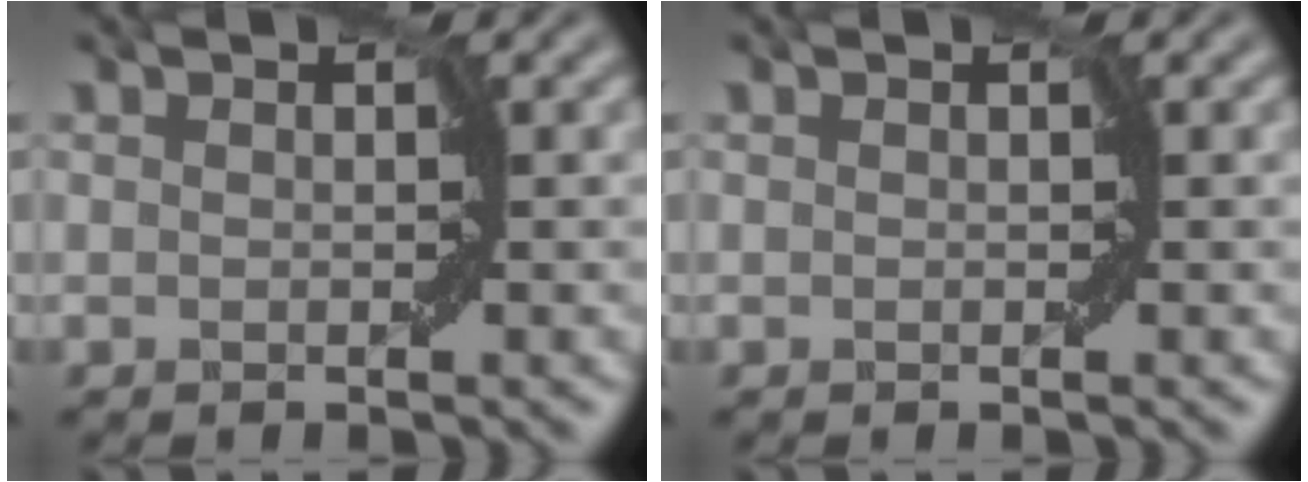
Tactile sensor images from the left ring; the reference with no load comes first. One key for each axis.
{"total": 0.0}